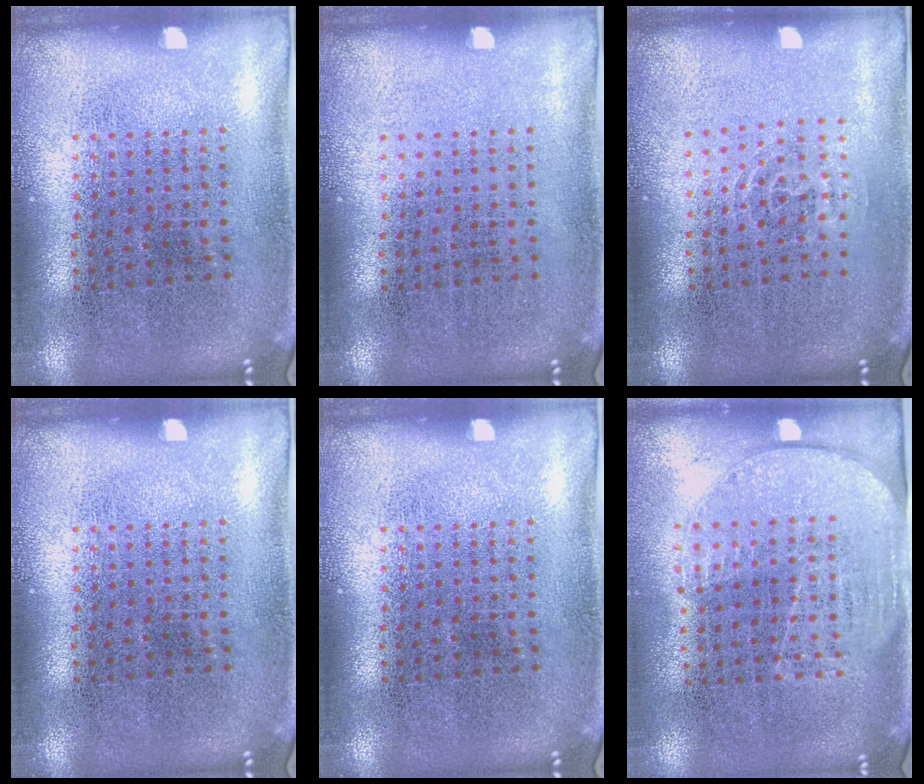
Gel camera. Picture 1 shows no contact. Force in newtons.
{"total": 0.0}
{"total": 0.9, "press": 0.5, "slide": 0.8}
{"total": 0.0}
{"total": 0.0}
{"total": 1.7, "press": 1.4, "slide": 0.8}